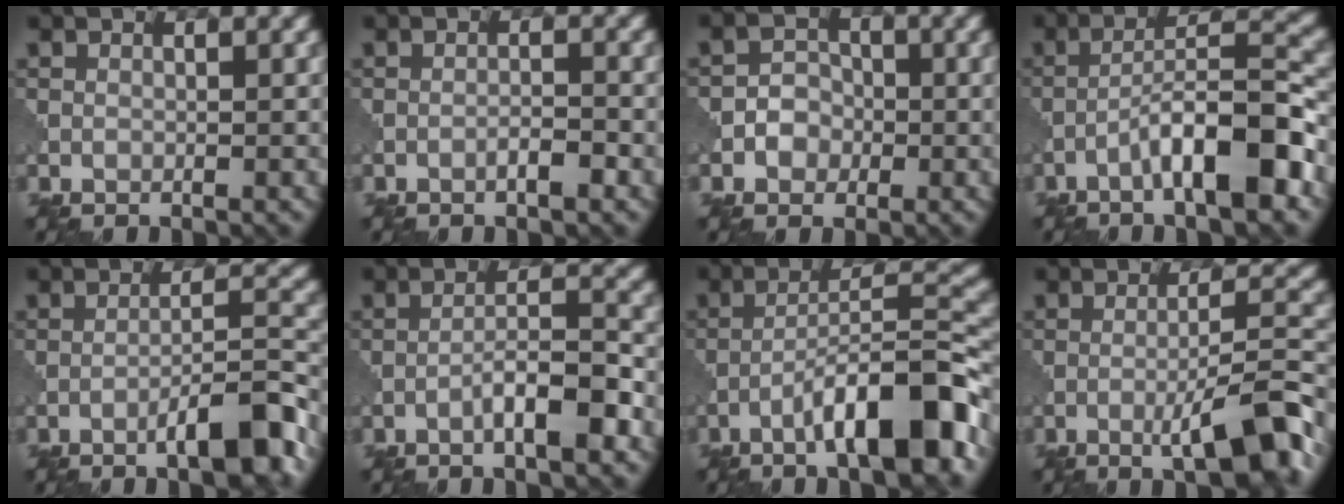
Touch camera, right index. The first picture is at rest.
{"total": 1.6, "force": [-0.9, 0.2, 1.3], "torque": [-0.021, 0.005, -0.018]}
{"total": 2.2, "force": [-0.7, 1.9, 0.8], "torque": [0.002, 0.004, -0.020]}
{"total": 7.9, "force": [-3.9, 1.3, 6.8], "torque": [-0.108, 0.024, -0.068]}
{"total": 6.1, "force": [-3.8, 0.9, 4.7], "torque": [-0.064, 0.016, -0.063]}
{"total": 4.6, "force": [-2.3, 0.7, 4.0], "torque": [-0.065, 0.015, -0.044]}
{"total": 9.6, "force": [-5.4, 1.6, 7.8], "torque": [-0.116, 0.024, -0.089]}
{"total": 7.3, "force": [-3.5, 1.0, 6.3], "torque": [-0.092, 0.013, -0.059]}